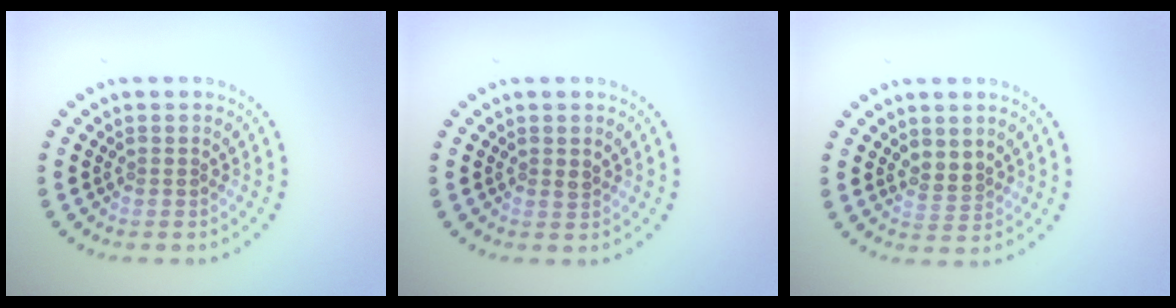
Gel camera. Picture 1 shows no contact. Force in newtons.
{"total": 0.8, "press": 0.8, "slide": 0.1}
{"total": 1.6, "press": 1.3, "slide": 0.8}